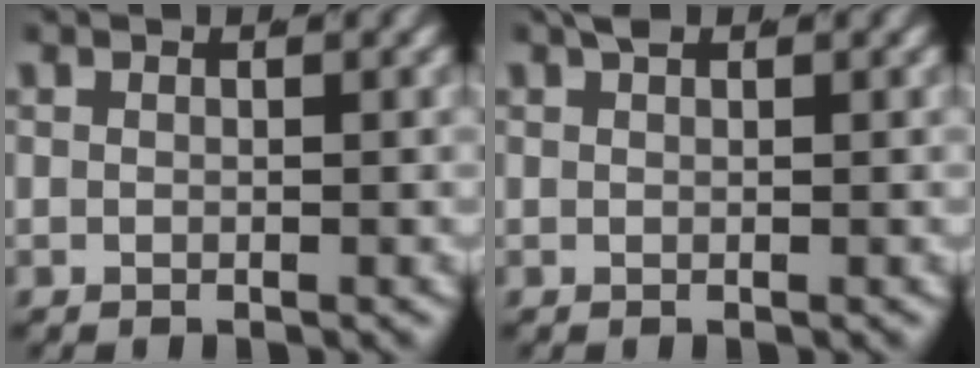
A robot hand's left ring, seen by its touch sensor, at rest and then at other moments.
{"total": 1.1, "force": [1.0, 0.1, 0.5], "torque": [-0.006, 0.006, 0.016]}